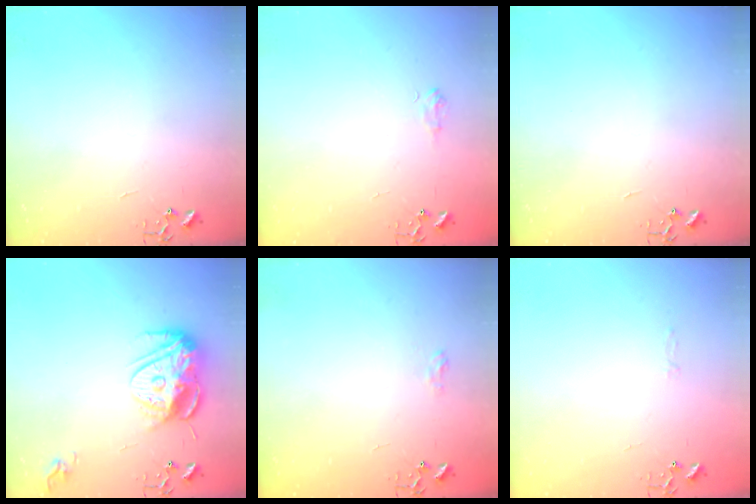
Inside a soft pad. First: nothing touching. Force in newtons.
{"total": 6.0, "press": 5.9, "slide": 0.7}
{"total": 0.0}
{"total": 14.8, "press": 14.7, "slide": 1.4}
{"total": 6.5, "press": 6.5, "slide": 0.6}
{"total": 2.8, "press": 2.8, "slide": 0.4}